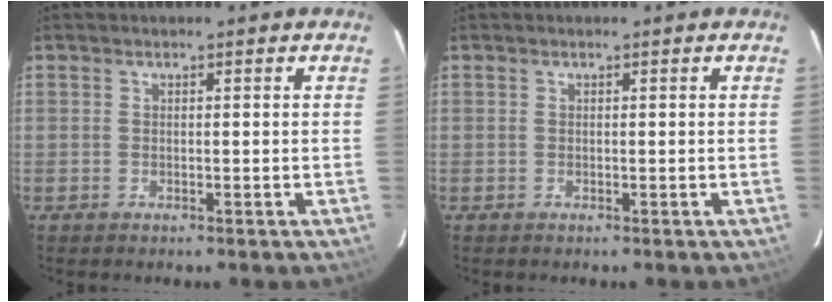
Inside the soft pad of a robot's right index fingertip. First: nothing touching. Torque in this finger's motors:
{"motor_torque": [0.00, 0.00, 0.03, 0.01]}